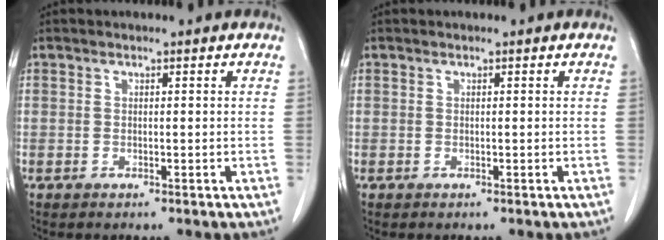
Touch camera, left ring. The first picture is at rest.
{"total": 0.0}